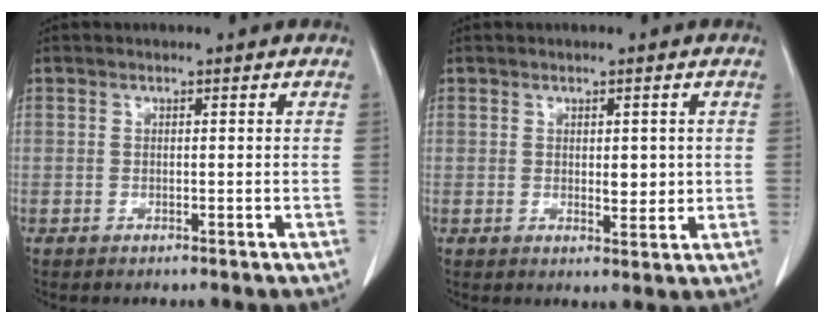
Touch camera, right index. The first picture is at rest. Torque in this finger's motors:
{"motor_torque": [-0.09, 0.62, 0.11, 0.09]}